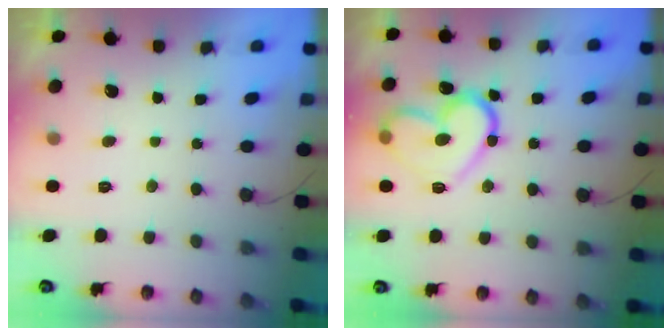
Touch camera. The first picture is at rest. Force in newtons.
{"total": 15.5, "press": 15.4, "slide": 1.6}